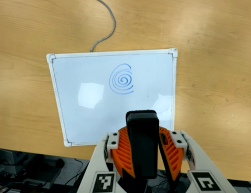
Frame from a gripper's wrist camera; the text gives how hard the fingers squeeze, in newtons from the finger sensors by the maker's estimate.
{"total": 12.1, "left": 10.7, "right": 13.5}